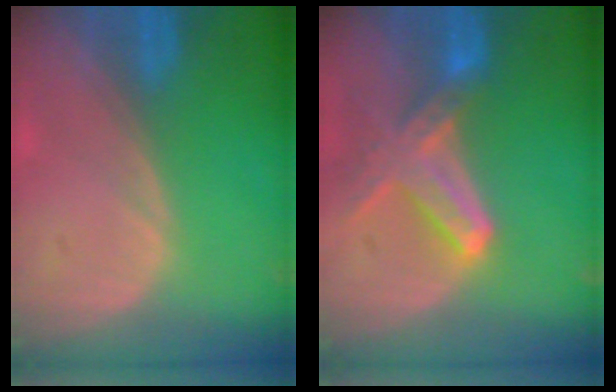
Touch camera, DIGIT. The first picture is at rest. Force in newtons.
{"total": 7.7, "press": 6.9, "slide": 3.6}